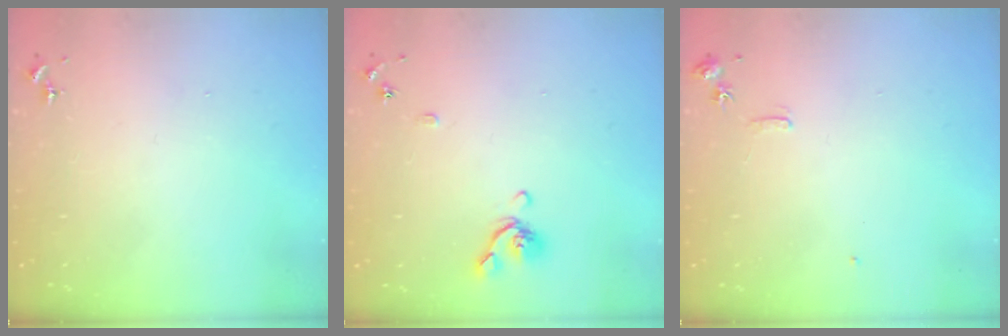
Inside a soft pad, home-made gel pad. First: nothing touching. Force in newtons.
{"total": 7.9, "press": 7.7, "slide": 1.4}
{"total": 6.2, "press": 6.2, "slide": 0.8}